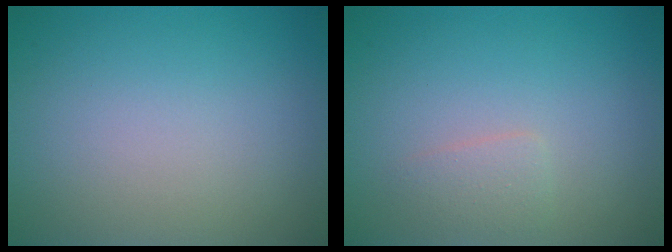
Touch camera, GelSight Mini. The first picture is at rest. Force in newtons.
{"total": 1.2, "press": 1.2, "slide": 0.1}